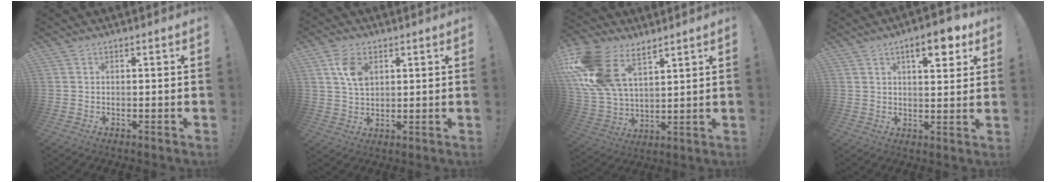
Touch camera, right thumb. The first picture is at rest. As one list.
[{"total": 7.5, "force": [2.8, 4.8, 5.0], "torque": [-0.087, -0.007, 0.053]}, {"total": 18.5, "force": [10.4, 10.9, 10.7], "torque": [-0.227, -0.047, 0.200]}, {"total": 9.2, "force": [5.0, 3.3, 7.0], "torque": [-0.080, -0.021, 0.077]}]